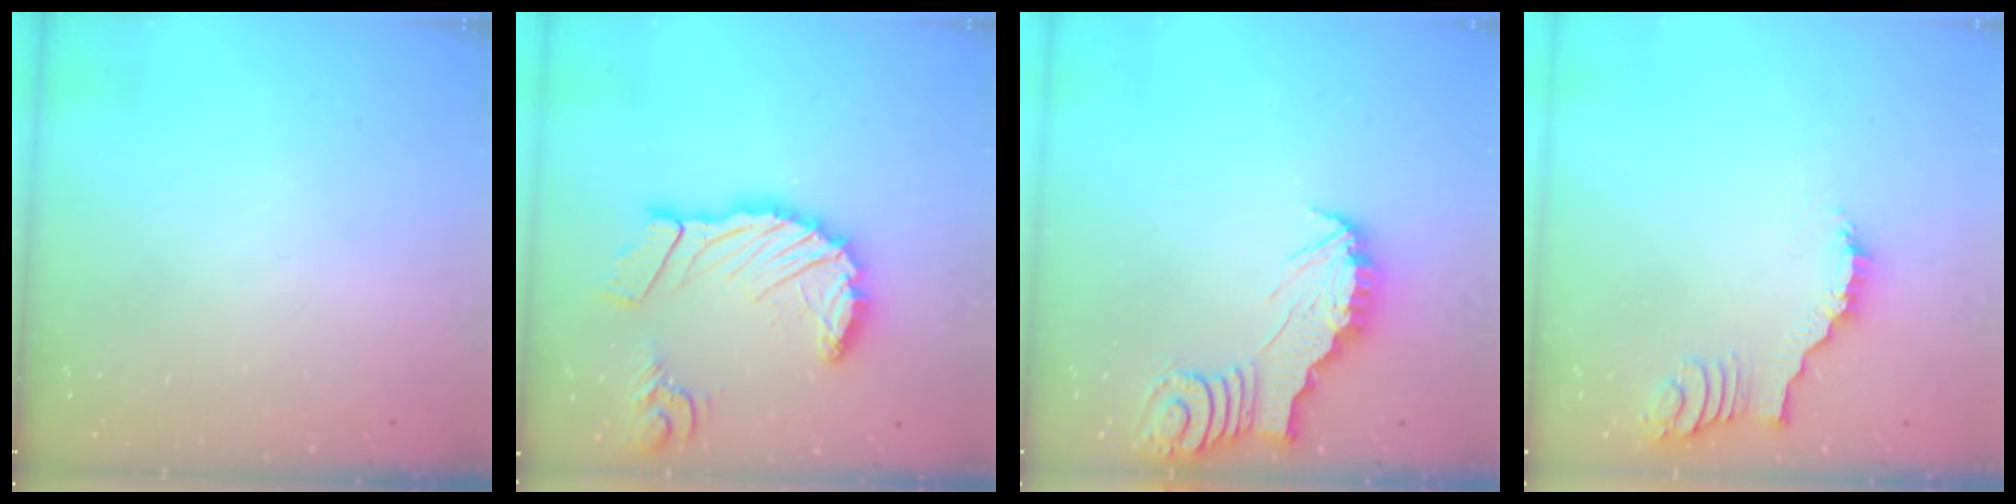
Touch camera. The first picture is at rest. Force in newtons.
{"total": 17.6, "press": 17.5, "slide": 1.9}
{"total": 3.0, "press": 3.0, "slide": 0.3}
{"total": 2.2, "press": 2.2, "slide": 0.4}